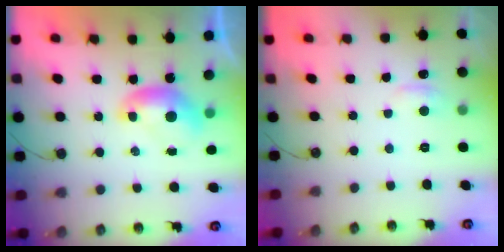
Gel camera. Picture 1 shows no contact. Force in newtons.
{"total": 2.1, "press": 2.0, "slide": 0.6}